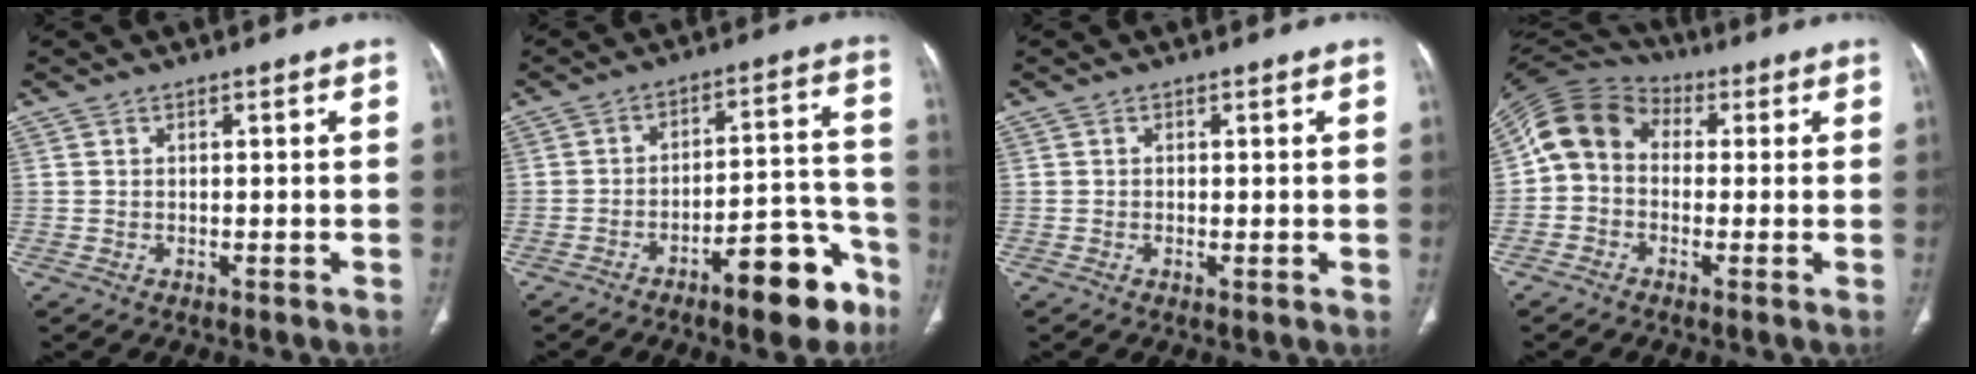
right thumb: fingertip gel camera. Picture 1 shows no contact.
{"total": 13.6, "force": [-8.5, 4.6, 9.6], "torque": [-0.104, 0.079, -0.124]}
{"total": 1.0, "force": [-0.1, 0.4, 1.0], "torque": [-0.018, -0.003, -0.003]}
{"total": 10.1, "force": [0.2, 8.3, 5.7], "torque": [-0.098, 0.034, -0.016]}